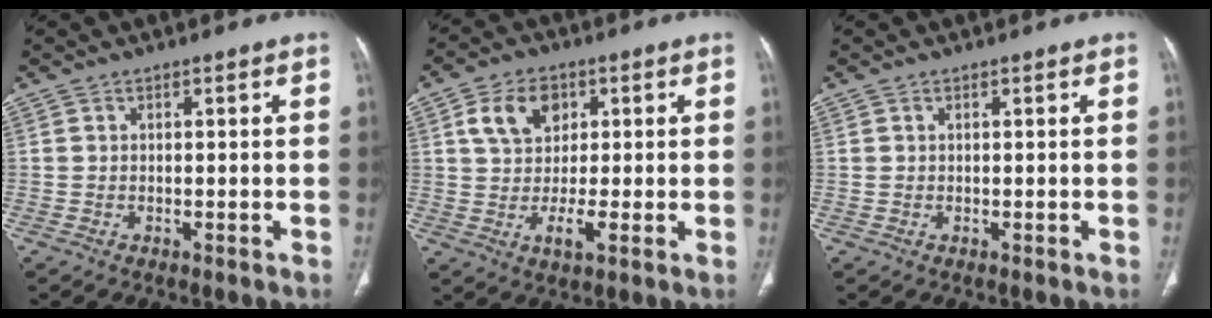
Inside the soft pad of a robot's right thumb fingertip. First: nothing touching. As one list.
[{"total": 9.7, "force": [2.2, 6.5, 6.8], "torque": [-0.104, -0.005, 0.037]}, {"total": 0.0}]